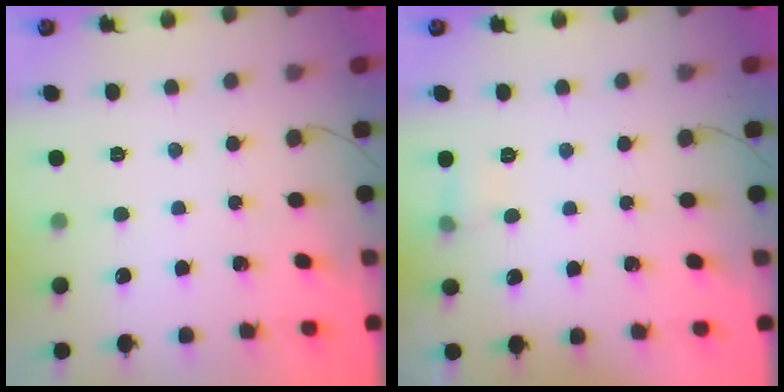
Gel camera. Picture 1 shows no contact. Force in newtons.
{"total": 5.4, "press": 5.1, "slide": 1.8}